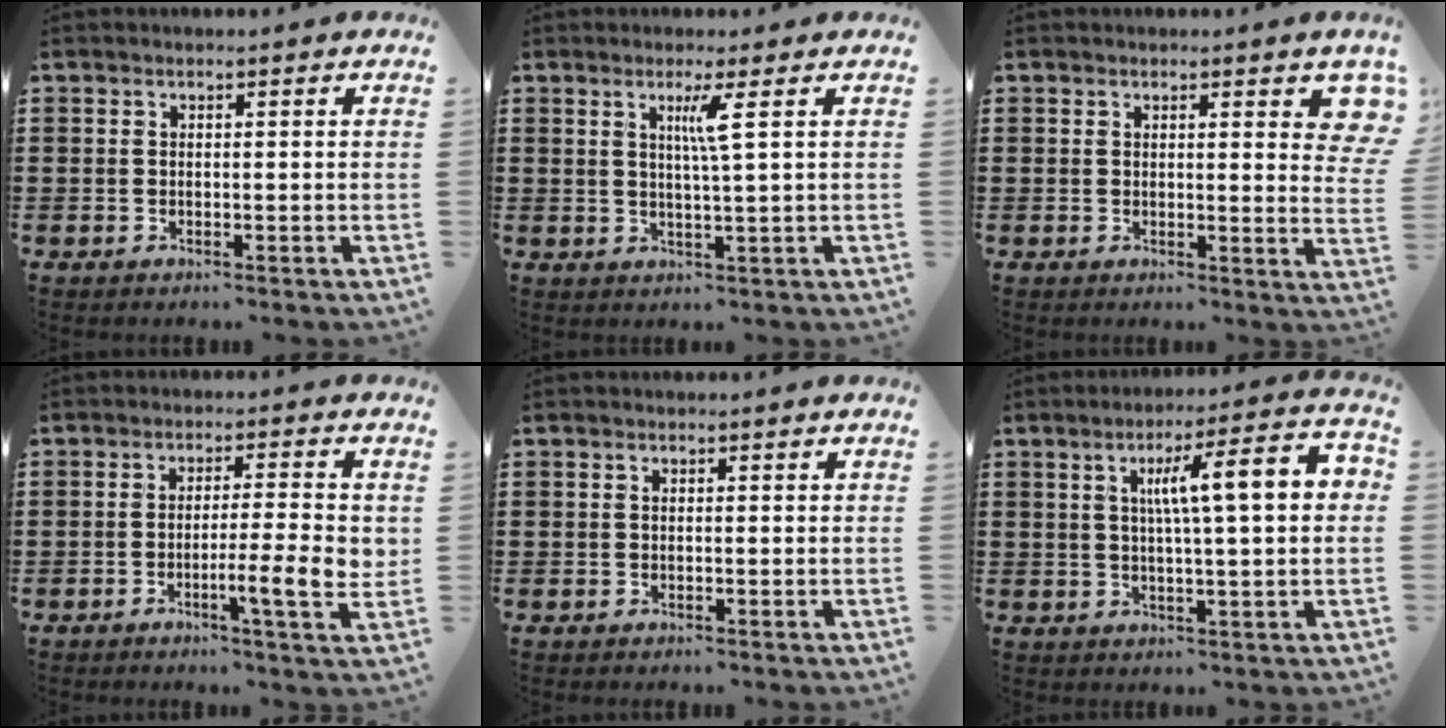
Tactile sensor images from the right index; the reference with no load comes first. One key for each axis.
{"total": 3.5, "fx": 1.2, "fy": -0.8, "fz": 3.2, "tx": -0.064, "ty": -0.010, "tz": 0.017}
{"total": 3.0, "fx": 2.0, "fy": 0.8, "fz": 2.2, "tx": -0.025, "ty": -0.003, "tz": 0.031}
{"total": 8.3, "fx": -1.6, "fy": 0.9, "fz": 8.1, "tx": -0.124, "ty": -0.010, "tz": -0.024}
{"total": 0.0}
{"total": 10.5, "fx": 2.2, "fy": 1.5, "fz": 10.2, "tx": -0.177, "ty": 0.002, "tz": 0.027}